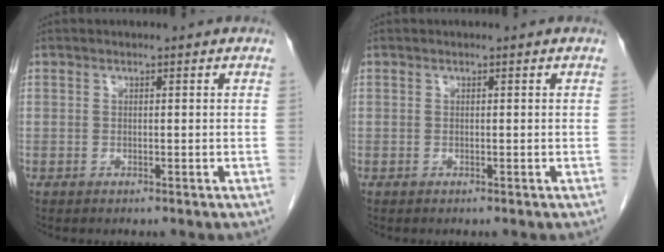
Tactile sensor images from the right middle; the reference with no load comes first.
{"total": 0.0}